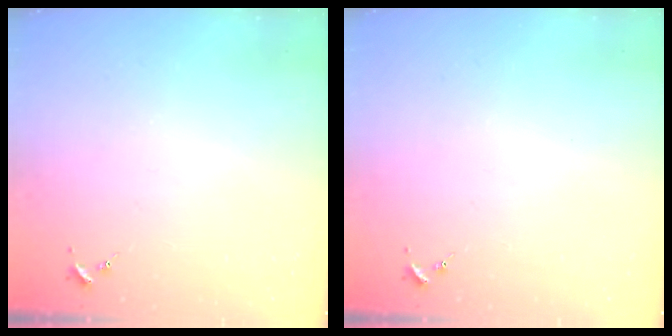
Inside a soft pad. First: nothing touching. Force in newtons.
{"total": 0.0}